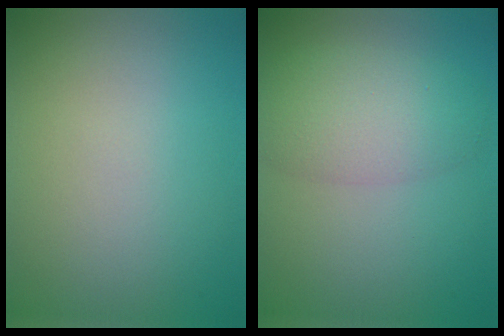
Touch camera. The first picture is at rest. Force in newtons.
{"total": 5.0, "press": 5.0, "slide": 0.1}